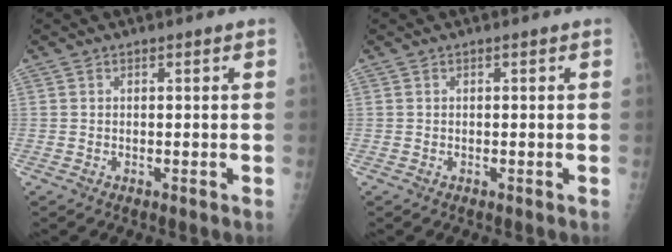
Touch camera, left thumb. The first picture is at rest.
{"total": 0.0}